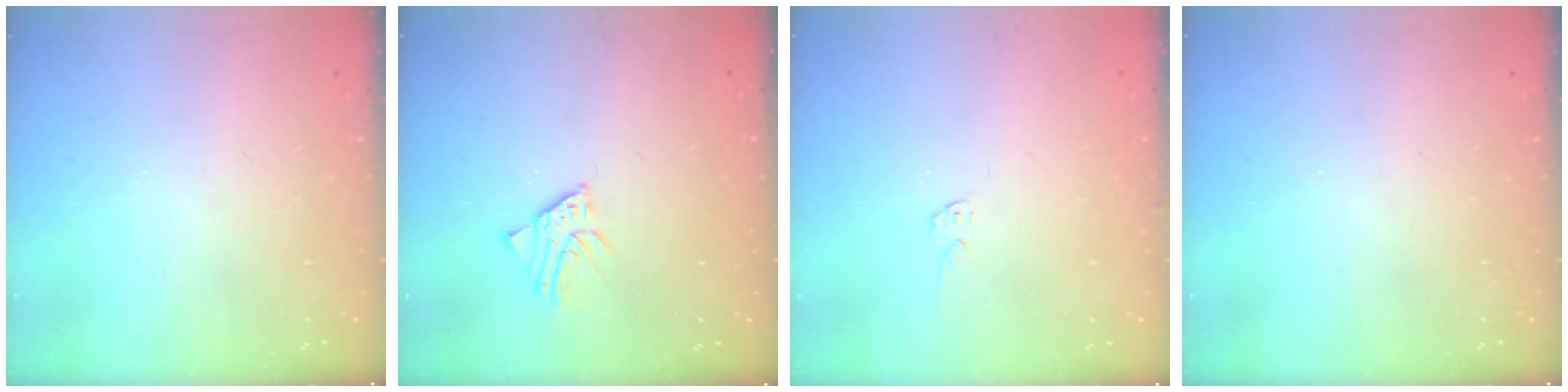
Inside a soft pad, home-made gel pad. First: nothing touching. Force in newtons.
{"total": 2.4, "press": 2.4, "slide": 0.1}
{"total": 4.0, "press": 4.0, "slide": 0.2}
{"total": 0.0}